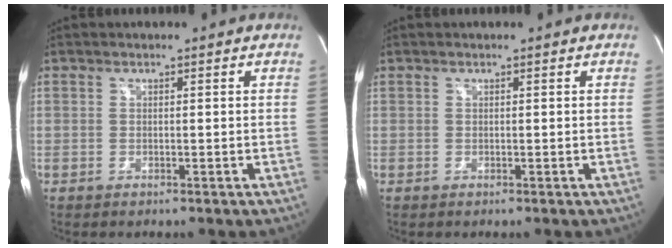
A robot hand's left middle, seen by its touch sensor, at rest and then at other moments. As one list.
[{"total": 0.0}]